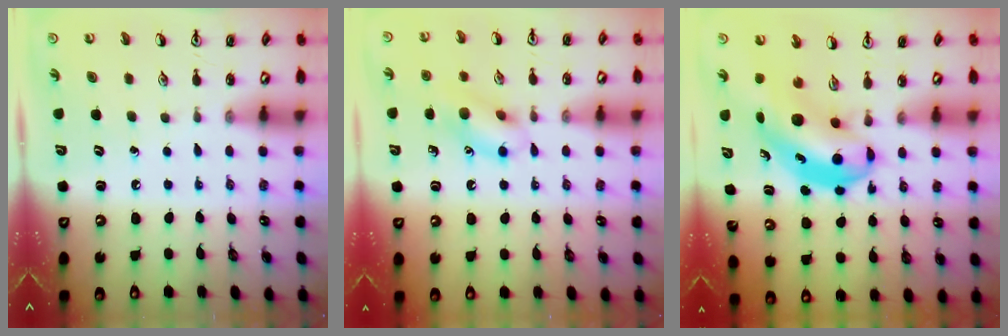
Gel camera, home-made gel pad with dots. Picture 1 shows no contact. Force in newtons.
{"total": 11.6, "press": 11.5, "slide": 1.6}
{"total": 6.2, "press": 6.0, "slide": 1.7}